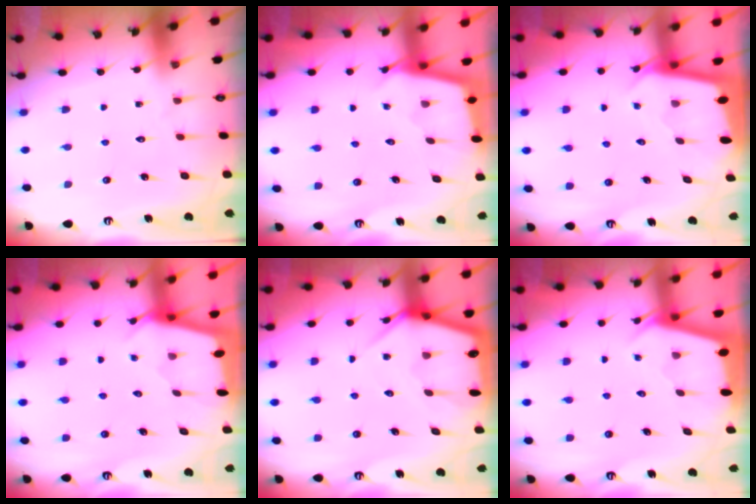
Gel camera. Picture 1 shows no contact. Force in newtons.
{"total": 2.2, "press": 2.2, "slide": 0.2}
{"total": 2.1, "press": 2.1, "slide": 0.0}
{"total": 2.2, "press": 2.2, "slide": 0.3}
{"total": 6.4, "press": 6.3, "slide": 0.4}
{"total": 2.3, "press": 2.3, "slide": 0.2}